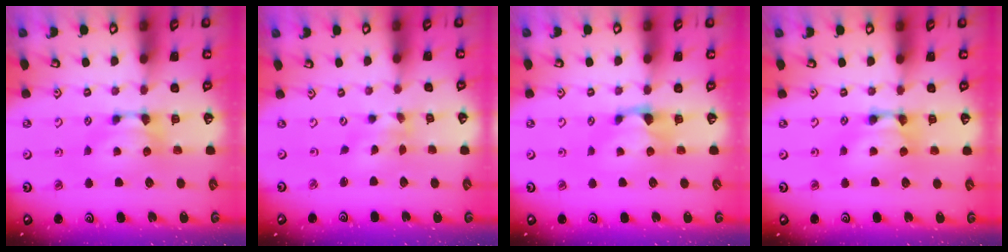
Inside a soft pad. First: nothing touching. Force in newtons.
{"total": 1.5, "press": 1.0, "slide": 1.1}
{"total": 0.8, "press": 0.1, "slide": 0.8}
{"total": 2.3, "press": 2.3, "slide": 0.0}